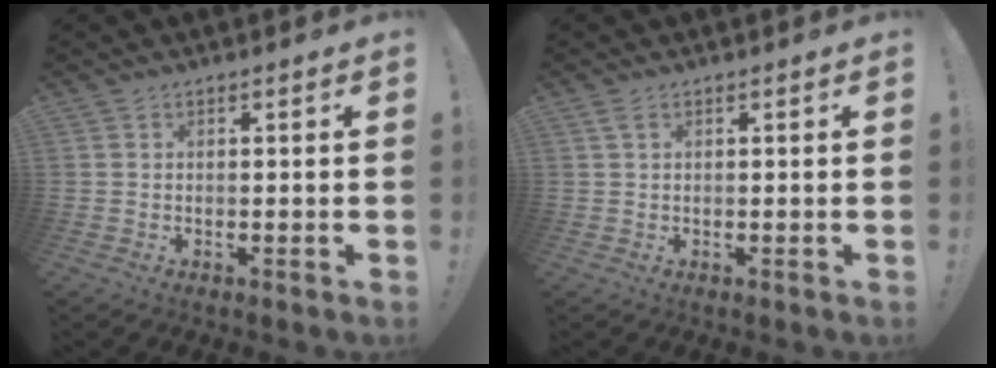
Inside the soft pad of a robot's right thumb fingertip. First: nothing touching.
{"total": 1.2, "force": [0.6, 0.6, 1.0], "torque": [-0.013, 0.000, 0.009]}